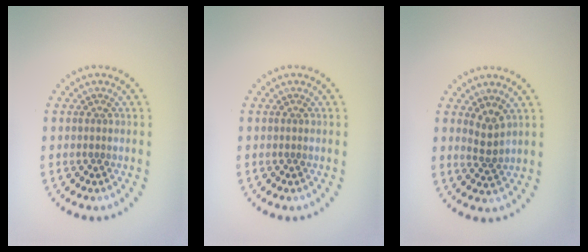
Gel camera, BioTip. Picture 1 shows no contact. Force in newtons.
{"total": 0.0}
{"total": 1.9, "press": 1.5, "slide": 1.1}